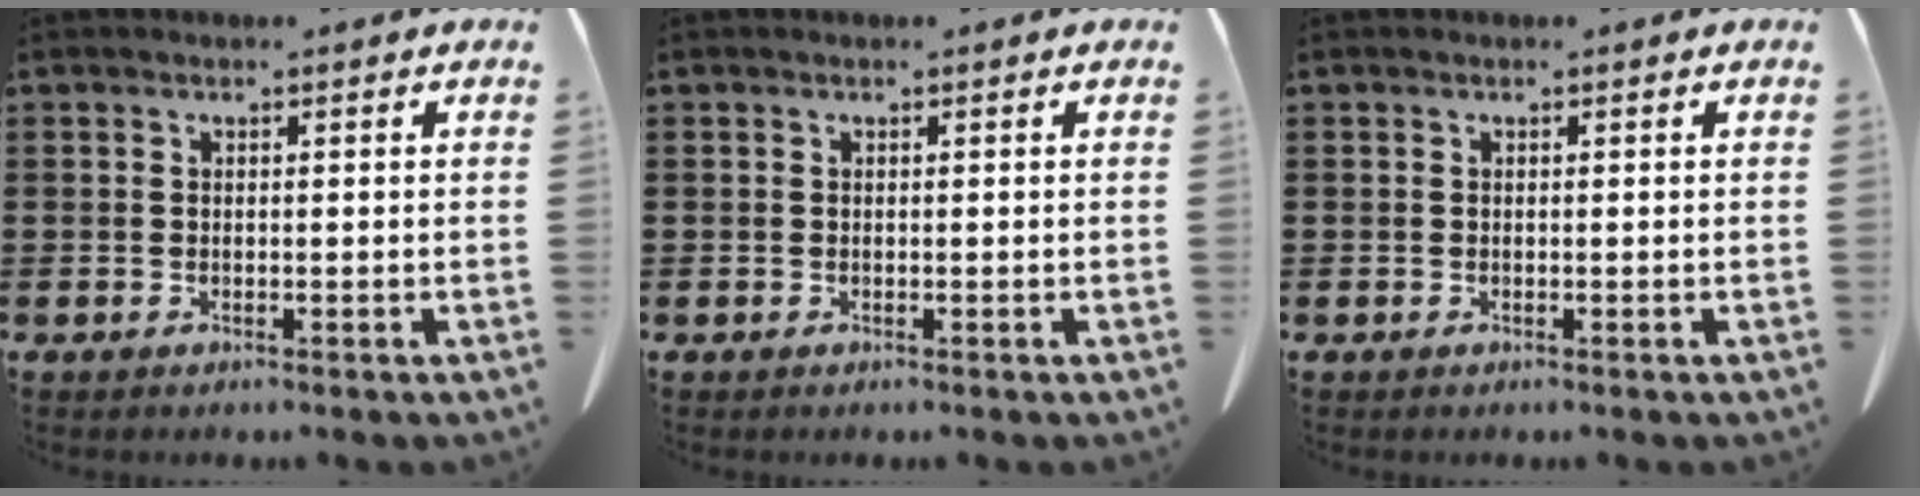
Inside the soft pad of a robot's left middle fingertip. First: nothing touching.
{"total": 0.0}
{"total": 0.0}